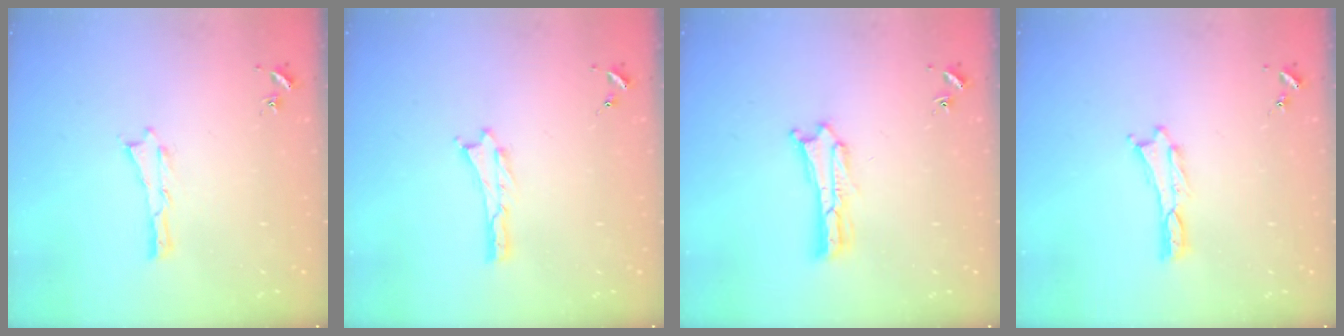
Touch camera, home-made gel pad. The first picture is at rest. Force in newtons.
{"total": 0.0}
{"total": 1.2, "press": 1.2, "slide": 0.2}
{"total": 0.0}